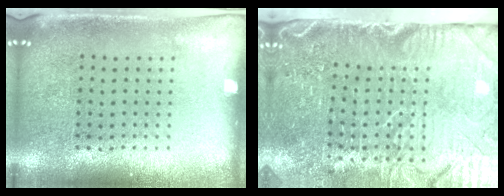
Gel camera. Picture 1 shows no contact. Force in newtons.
{"total": 5.3, "press": 4.4, "slide": 2.9}